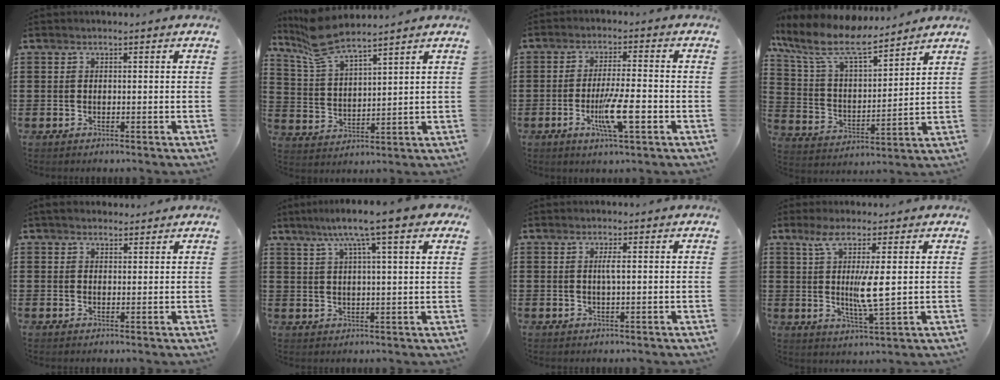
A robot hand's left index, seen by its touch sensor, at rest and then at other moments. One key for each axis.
{"total": 8.0, "fx": 7.1, "fy": 1.3, "fz": 3.5, "tx": -0.093, "ty": -0.017, "tz": 0.132}
{"total": 7.8, "fx": -2.5, "fy": 1.2, "fz": 7.3, "tx": -0.143, "ty": -0.012, "tz": -0.048}
{"total": 9.8, "fx": 8.1, "fy": 2.3, "fz": 5.0, "tx": -0.132, "ty": -0.039, "tz": 0.139}
{"total": 2.1, "fx": 1.8, "fy": 1.0, "fz": 0.3, "tx": -0.011, "ty": 0.006, "tz": 0.035}
{"total": 8.2, "fx": 5.5, "fy": 0.6, "fz": 6.1, "tx": -0.127, "ty": -0.007, "tz": 0.090}
{"total": 1.8, "fx": 0.3, "fy": 0.1, "fz": 1.7, "tx": -0.036, "ty": -0.001, "tz": 0.004}
{"total": 6.9, "fx": 1.8, "fy": 0.3, "fz": 6.6, "tx": -0.129, "ty": -0.006, "tz": 0.027}